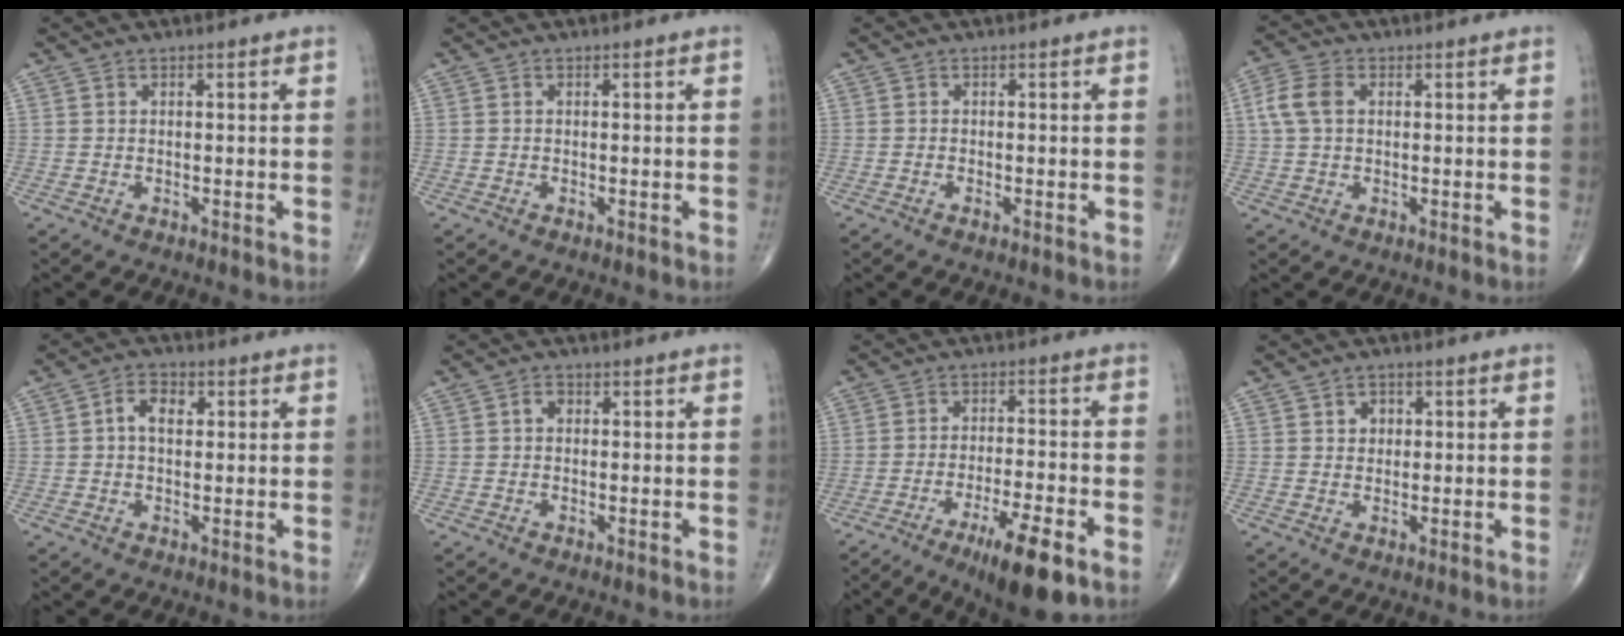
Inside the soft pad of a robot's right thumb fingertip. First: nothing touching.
{"total": 0.0}
{"total": 0.6, "force": [-0.4, 0.1, 0.5], "torque": [-0.011, -0.002, -0.008]}
{"total": 5.5, "force": [1.0, 3.6, 4.1], "torque": [-0.099, 0.013, 0.016]}
{"total": 4.7, "force": [0.9, 3.1, 3.5], "torque": [-0.054, 0.012, 0.010]}
{"total": 1.7, "force": [0.2, 1.3, 1.1], "torque": [-0.011, 0.008, 0.001]}
{"total": 11.6, "force": [-6.5, 2.1, 9.5], "torque": [-0.158, 0.012, -0.099]}
{"total": 2.9, "force": [0.8, 2.4, 1.5], "torque": [-0.006, -0.001, 0.011]}